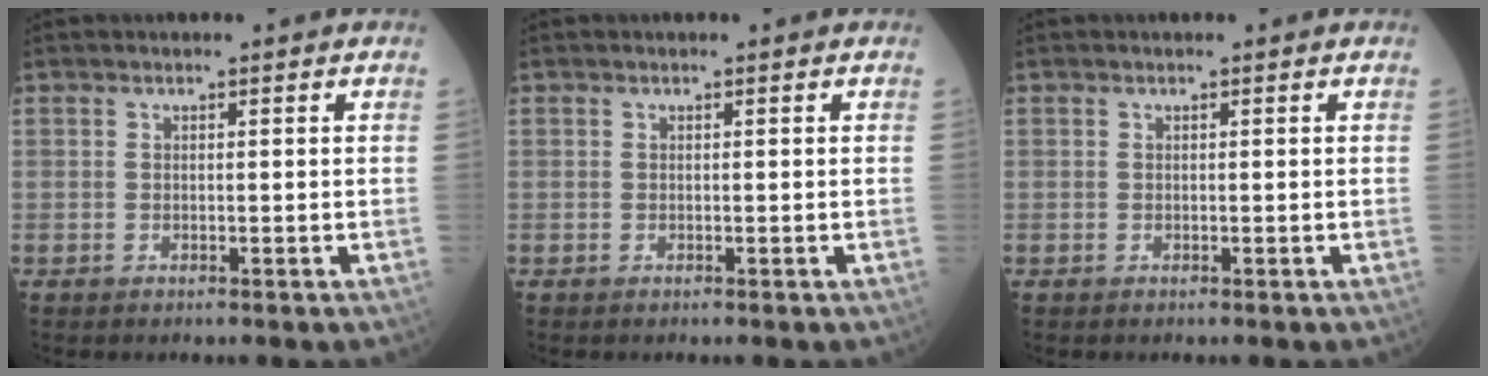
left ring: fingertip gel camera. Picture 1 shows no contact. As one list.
[{"total": 0.0}, {"total": 0.0}]